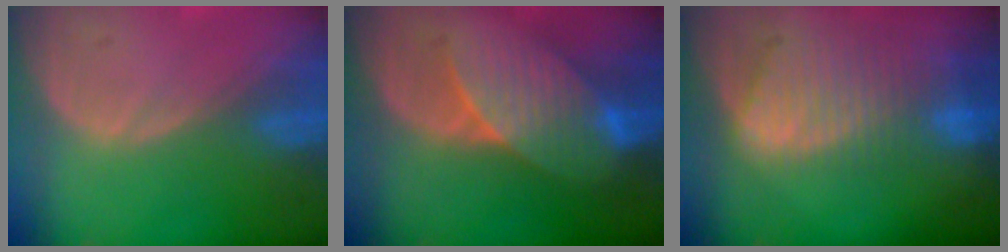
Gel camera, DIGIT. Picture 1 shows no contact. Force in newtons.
{"total": 7.5, "press": 7.3, "slide": 1.4}
{"total": 9.3, "press": 8.1, "slide": 4.6}